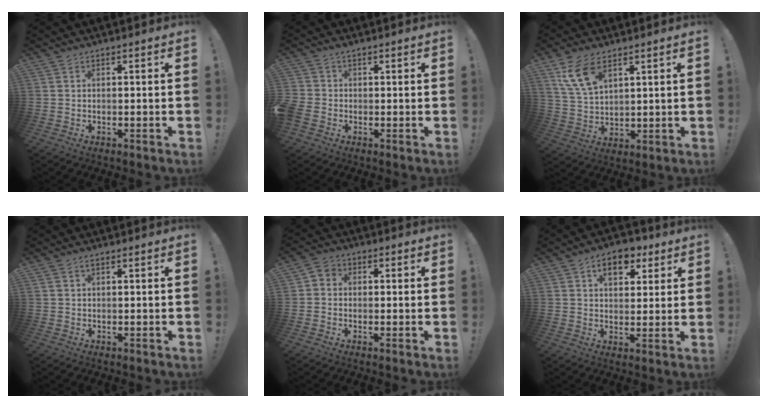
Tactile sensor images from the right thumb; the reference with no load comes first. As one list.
[{"total": 3.9, "force": [-0.6, 3.3, 1.9], "torque": [-0.048, 0.007, -0.009]}, {"total": 11.1, "force": [6.5, 6.0, 6.7], "torque": [-0.132, -0.020, 0.126]}, {"total": 0.9, "force": [0.4, 0.6, 0.5], "torque": [-0.013, 0.004, 0.008]}, {"total": 3.5, "force": [-1.6, 2.7, 1.5], "torque": [-0.023, 0.016, -0.027]}, {"total": 8.4, "force": [3.9, 5.6, 4.9], "torque": [-0.064, -0.004, 0.070]}]